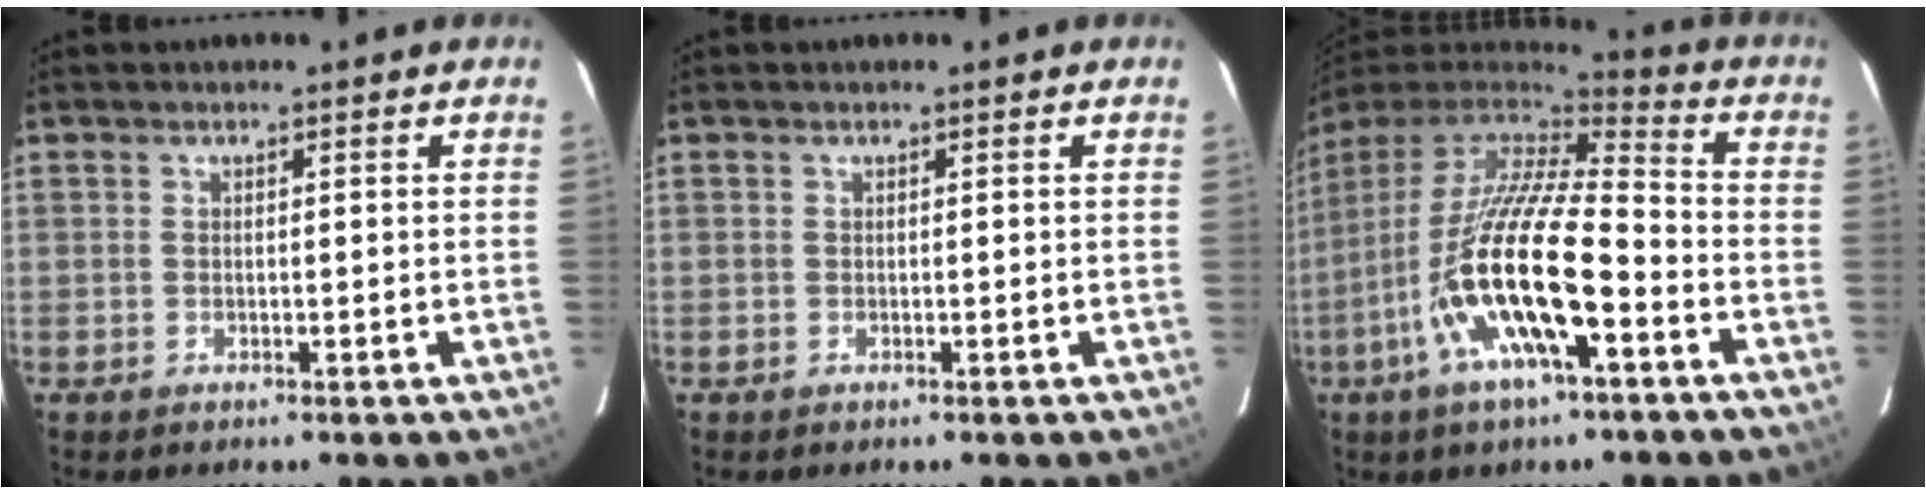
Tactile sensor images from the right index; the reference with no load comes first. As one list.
[{"total": 0.0}, {"total": 21.2, "force": [-8.0, 5.3, 18.9], "torque": [-0.351, -0.038, -0.158]}]